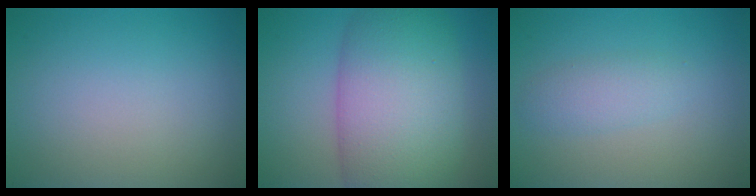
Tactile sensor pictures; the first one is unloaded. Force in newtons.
{"total": 11.4, "press": 11.4, "slide": 0.6}
{"total": 2.1, "press": 2.1, "slide": 0.1}